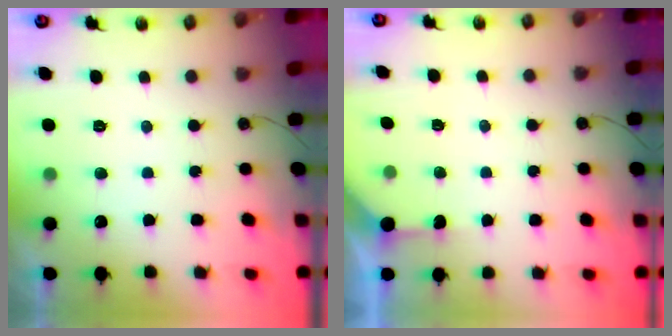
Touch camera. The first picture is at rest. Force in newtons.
{"total": 1.6, "press": 1.5, "slide": 0.3}